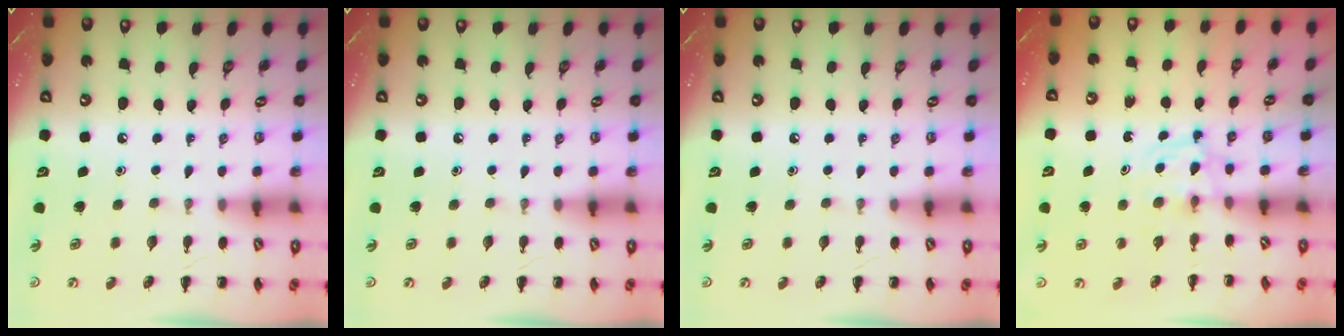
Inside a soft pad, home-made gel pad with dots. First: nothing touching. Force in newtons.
{"total": 0.0}
{"total": 0.0}
{"total": 2.9, "press": 2.6, "slide": 1.2}